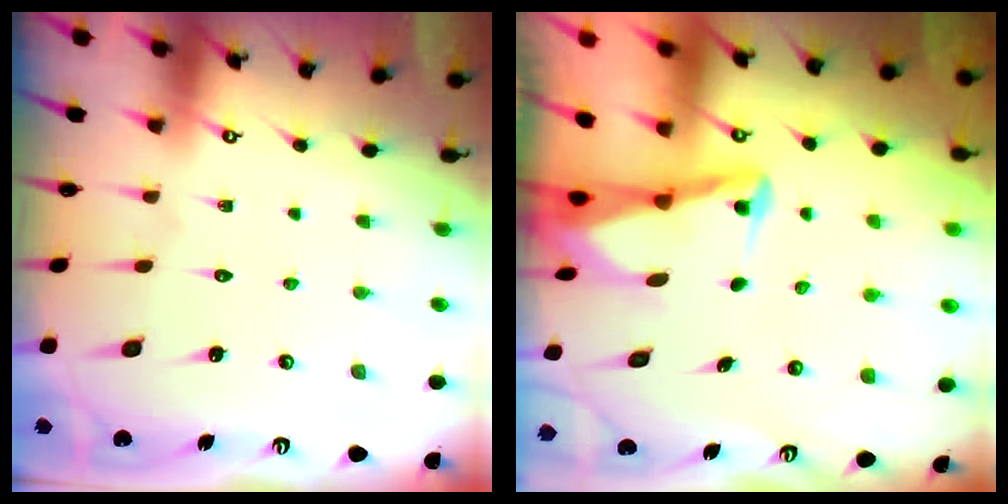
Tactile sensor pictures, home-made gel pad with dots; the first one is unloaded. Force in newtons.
{"total": 3.6, "press": 3.5, "slide": 0.8}